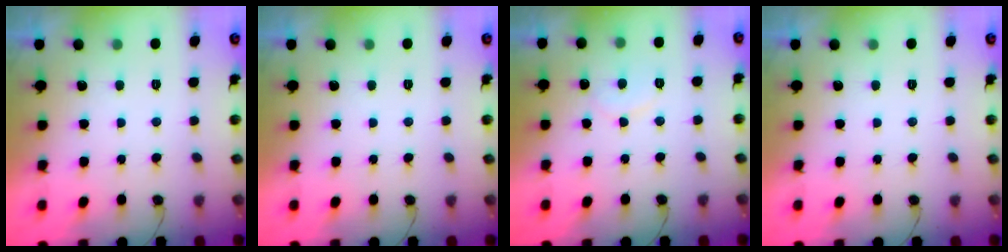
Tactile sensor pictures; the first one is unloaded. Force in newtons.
{"total": 0.0}
{"total": 7.1, "press": 7.1, "slide": 0.5}
{"total": 0.0}